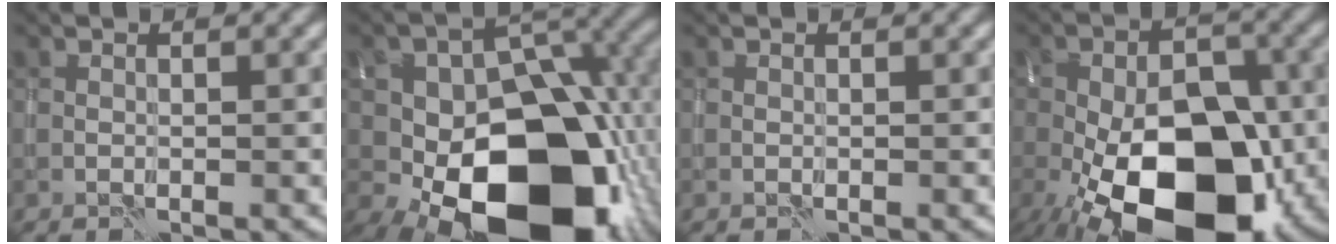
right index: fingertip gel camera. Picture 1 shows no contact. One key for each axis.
{"total": 18.8, "fx": -4.7, "fy": 12.3, "fz": 13.4, "tx": -0.199, "ty": -0.027, "tz": -0.051}
{"total": 0.0}
{"total": 17.7, "fx": -6.5, "fy": 9.7, "fz": 13.3, "tx": -0.219, "ty": -0.027, "tz": -0.103}